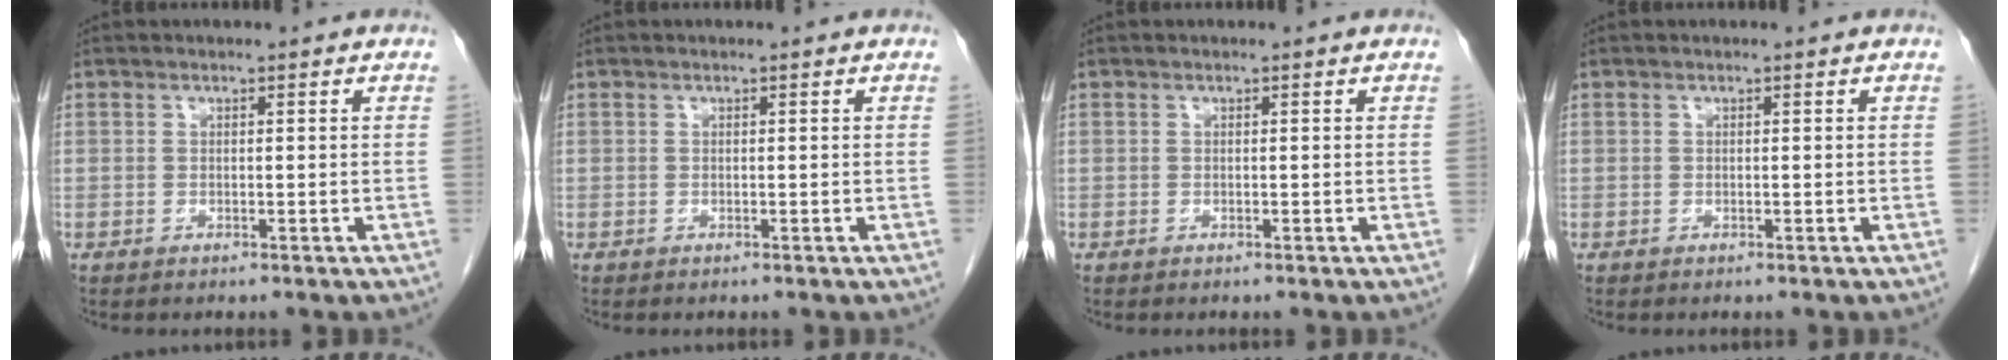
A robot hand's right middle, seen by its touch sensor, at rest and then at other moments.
{"total": 0.0}
{"total": 0.0}
{"total": 0.0}